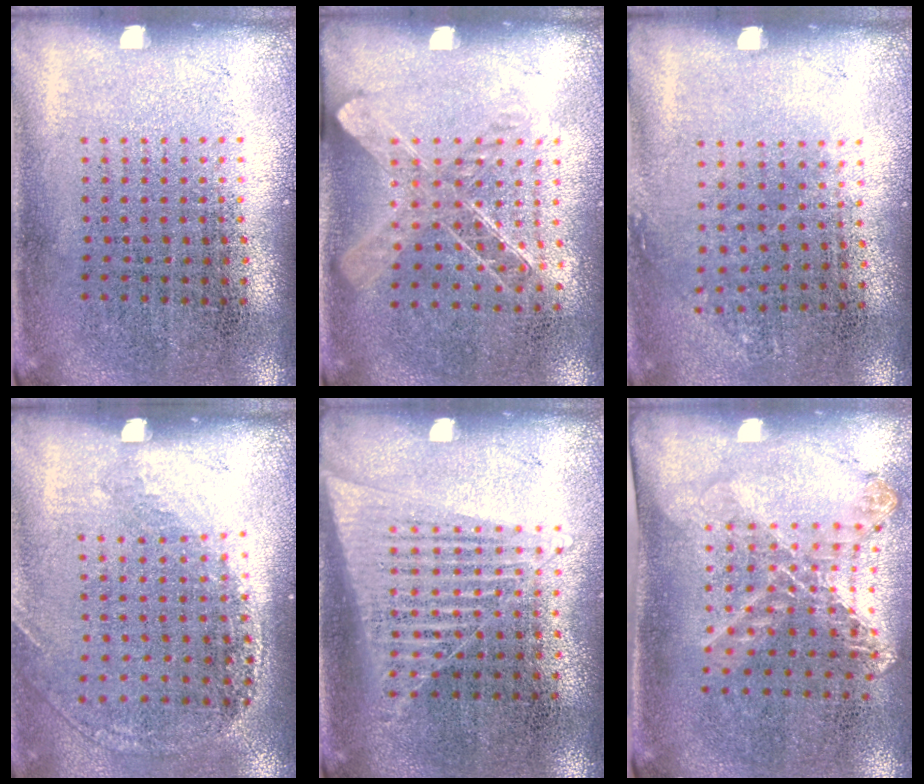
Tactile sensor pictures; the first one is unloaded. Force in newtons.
{"total": 1.3, "press": 1.1, "slide": 0.7}
{"total": 0.8, "press": 0.7, "slide": 0.5}
{"total": 1.2, "press": 1.0, "slide": 0.7}
{"total": 1.4, "press": 1.3, "slide": 0.6}
{"total": 1.3, "press": 1.2, "slide": 0.4}